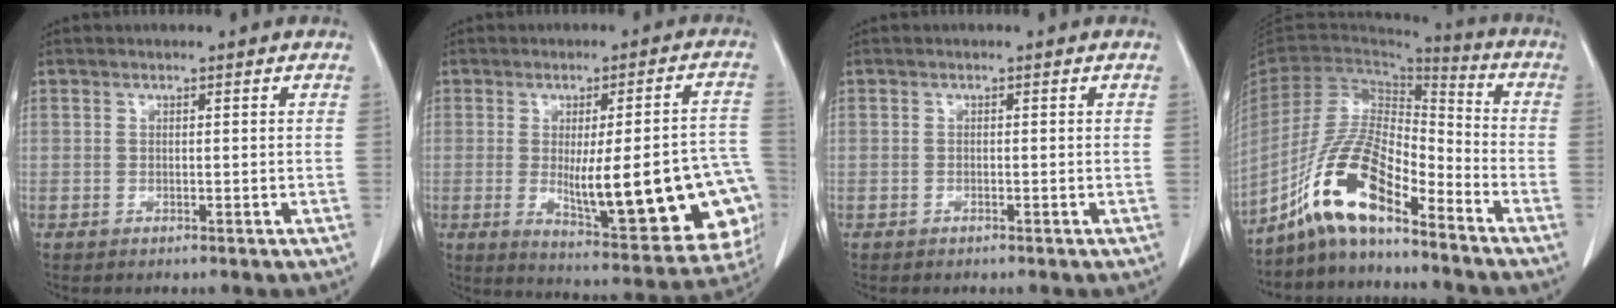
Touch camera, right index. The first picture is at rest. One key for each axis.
{"total": 22.7, "fx": -4.4, "fy": 5.2, "fz": 21.7, "tx": -0.197, "ty": 0.008, "tz": -0.030}
{"total": 0.0}
{"total": 12.6, "fx": -8.6, "fy": 3.1, "fz": 8.6, "tx": -0.180, "ty": 0.015, "tz": -0.161}